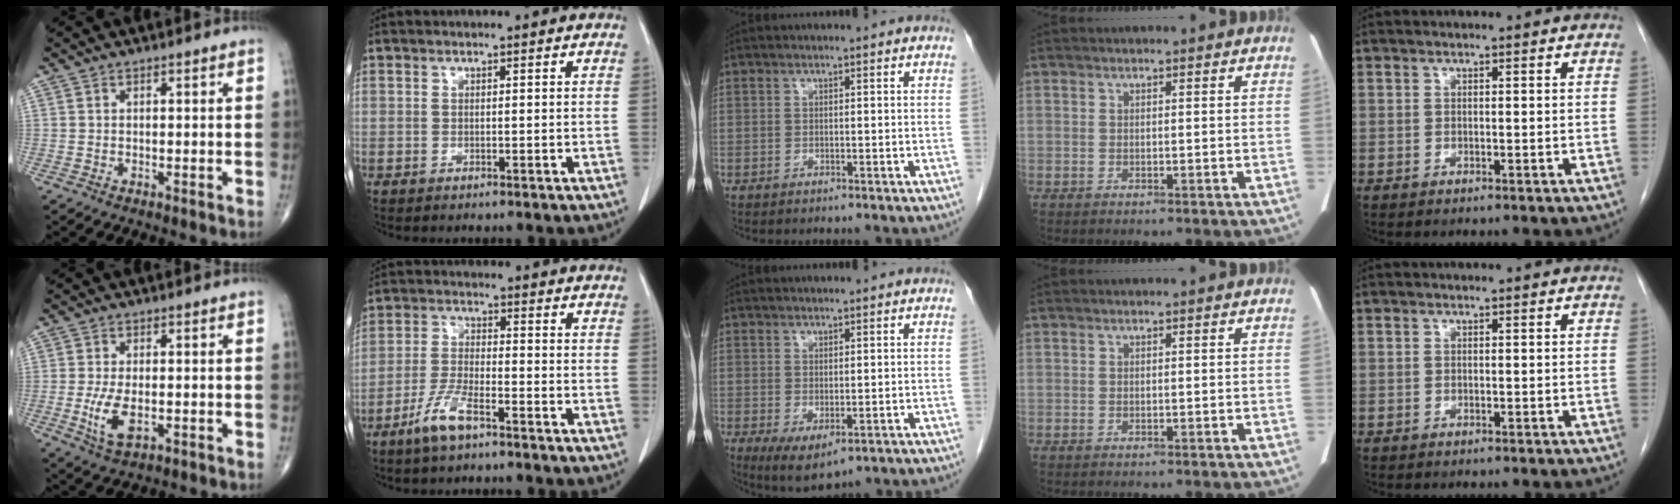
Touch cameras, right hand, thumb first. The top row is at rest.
{"thumb": {"total": 6.2, "force": [-1.4, 2.9, 5.3], "torque": [-0.107, -0.008, -0.019]}, "index": {"total": 6.2, "force": [-4.2, 1.2, 4.4], "torque": [-0.098, -0.006, -0.084]}, "middle": {"total": 4.5, "force": [-1.3, 1.9, 3.9], "torque": [-0.062, -0.015, -0.006]}}